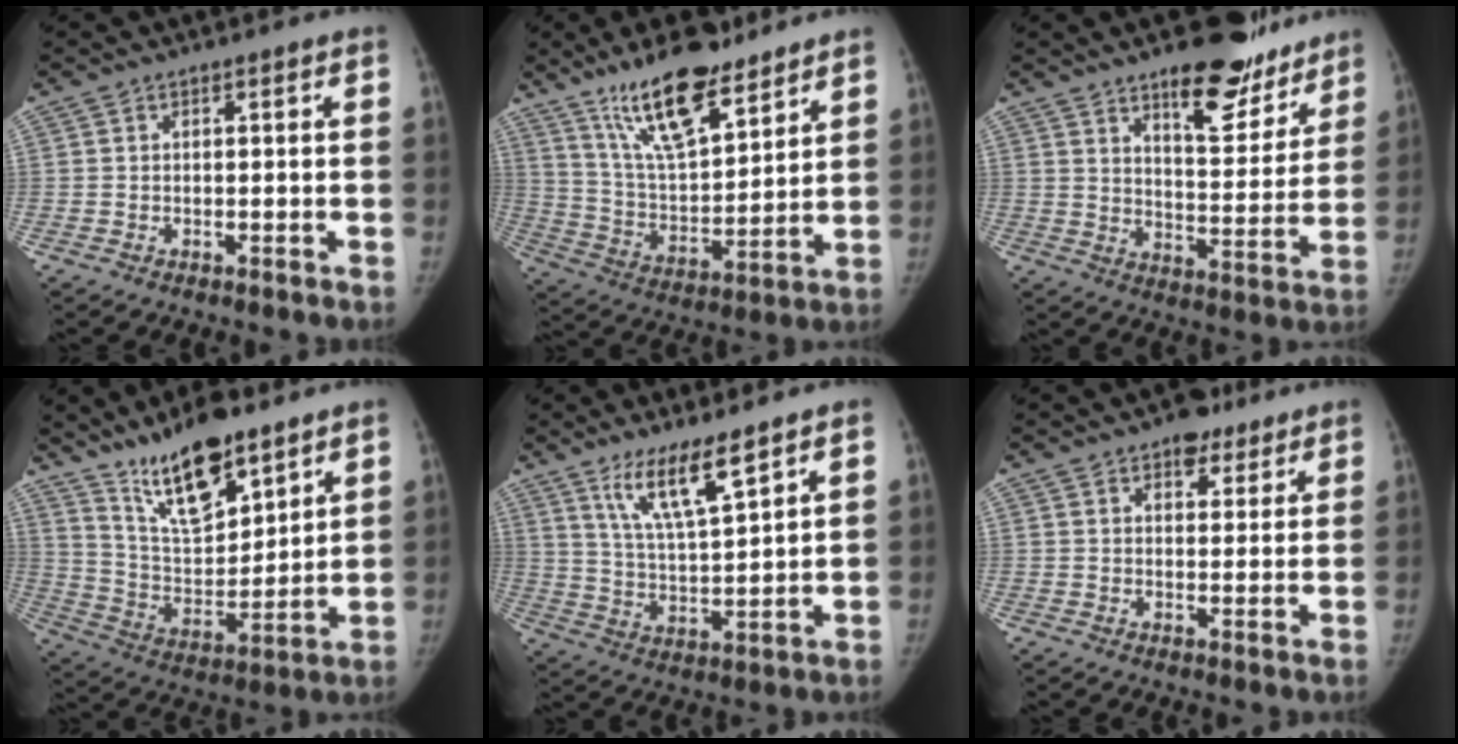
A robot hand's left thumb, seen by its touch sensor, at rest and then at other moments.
{"total": 17.1, "force": [12.1, 5.7, 10.7], "torque": [-0.153, -0.066, 0.221]}
{"total": 15.4, "force": [11.3, 6.1, 8.6], "torque": [-0.062, -0.080, 0.166]}
{"total": 16.3, "force": [11.7, 5.6, 9.9], "torque": [-0.132, -0.071, 0.218]}
{"total": 10.3, "force": [7.0, 1.8, 7.3], "torque": [-0.127, -0.047, 0.140]}
{"total": 5.8, "force": [3.9, 3.5, 2.6], "torque": [-0.001, -0.018, 0.054]}